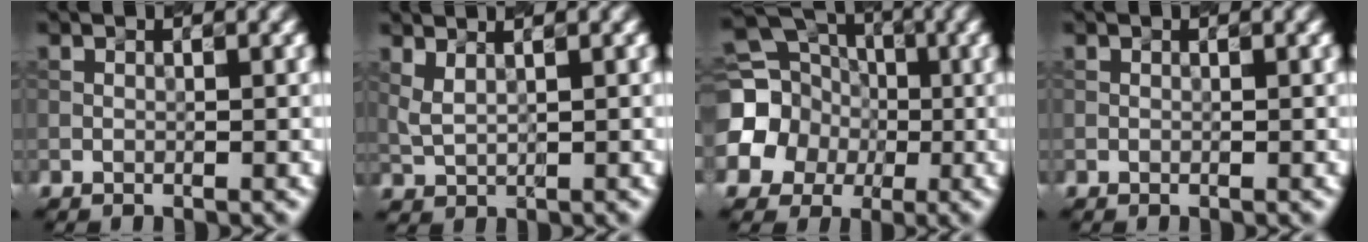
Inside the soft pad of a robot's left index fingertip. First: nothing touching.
{"total": 1.9, "force": [1.4, 0.6, 1.1], "torque": [-0.031, 0.001, 0.033]}
{"total": 13.5, "force": [-1.0, 12.8, 4.3], "torque": [-0.135, 0.004, -0.051]}
{"total": 0.0}